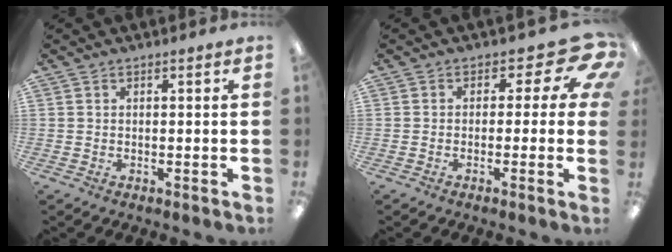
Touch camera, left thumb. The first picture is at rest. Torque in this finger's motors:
{"motor_torque": [0.98, 1.25, 0.08, -0.12, 0.00]}